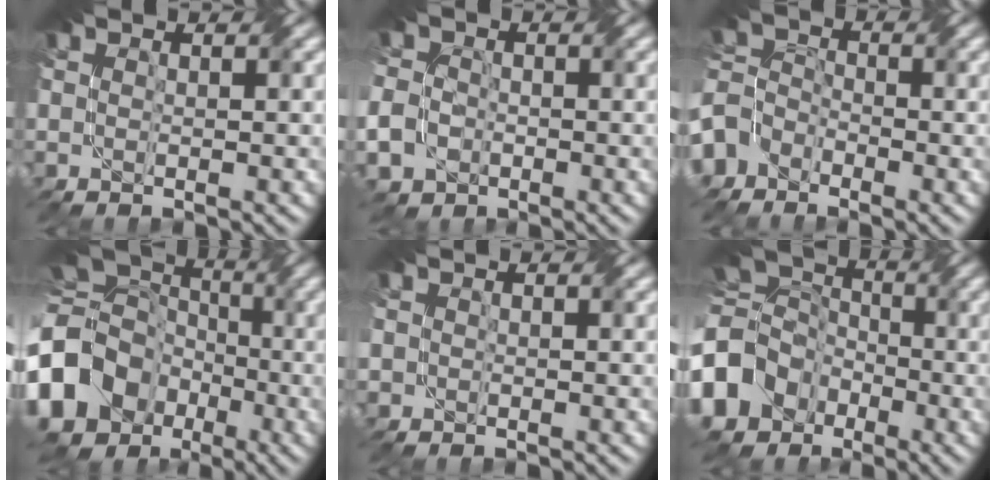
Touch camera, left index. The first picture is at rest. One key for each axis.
{"total": 5.3, "fx": -1.9, "fy": 4.4, "fz": 2.3, "tx": -0.053, "ty": -0.014, "tz": -0.037}
{"total": 4.4, "fx": -3.2, "fy": 3.0, "fz": 0.7, "tx": -0.003, "ty": 0.006, "tz": -0.068}
{"total": 17.7, "fx": -5.2, "fy": 14.9, "fz": 8.1, "tx": -0.193, "ty": -0.023, "tz": -0.120}
{"total": 0.8, "fx": 0.1, "fy": 0.8, "fz": 0.0, "tx": 0.003, "ty": -0.003, "tz": 0.000}
{"total": 11.8, "fx": -4.0, "fy": 9.9, "fz": 5.1, "tx": -0.150, "ty": -0.010, "tz": -0.091}